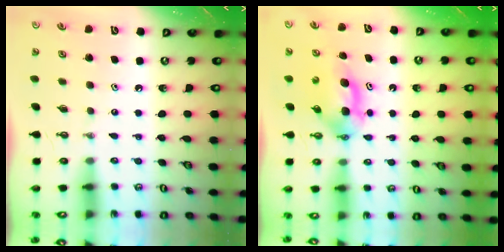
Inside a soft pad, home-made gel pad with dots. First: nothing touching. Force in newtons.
{"total": 6.2, "press": 5.6, "slide": 2.7}